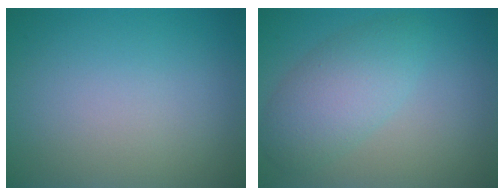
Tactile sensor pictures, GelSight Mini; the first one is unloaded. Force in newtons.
{"total": 4.3, "press": 4.3, "slide": 0.2}